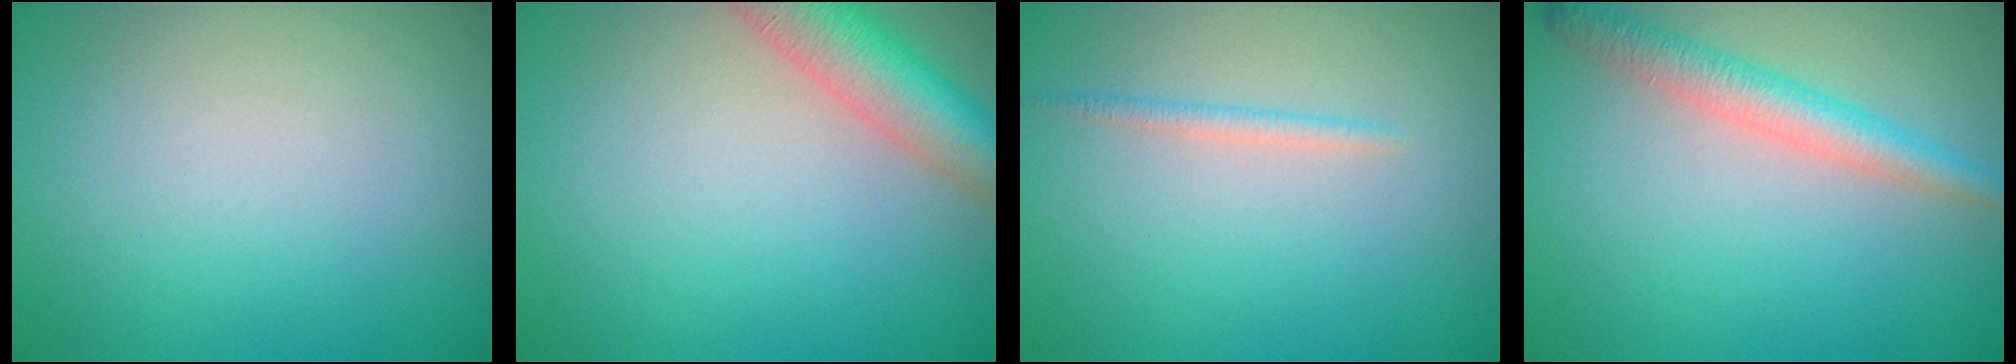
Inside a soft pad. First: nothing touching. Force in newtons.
{"total": 6.2, "press": 6.2, "slide": 0.4}
{"total": 1.0, "press": 1.0, "slide": 0.1}
{"total": 3.6, "press": 3.5, "slide": 0.3}